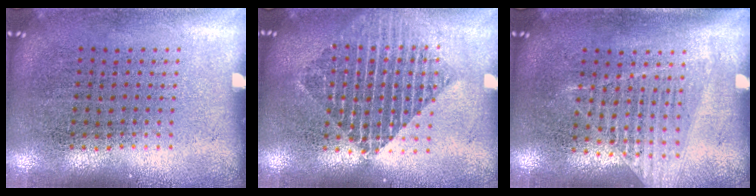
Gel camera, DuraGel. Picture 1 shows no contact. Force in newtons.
{"total": 1.8, "press": 1.6, "slide": 1.0}
{"total": 1.1, "press": 1.1, "slide": 0.4}